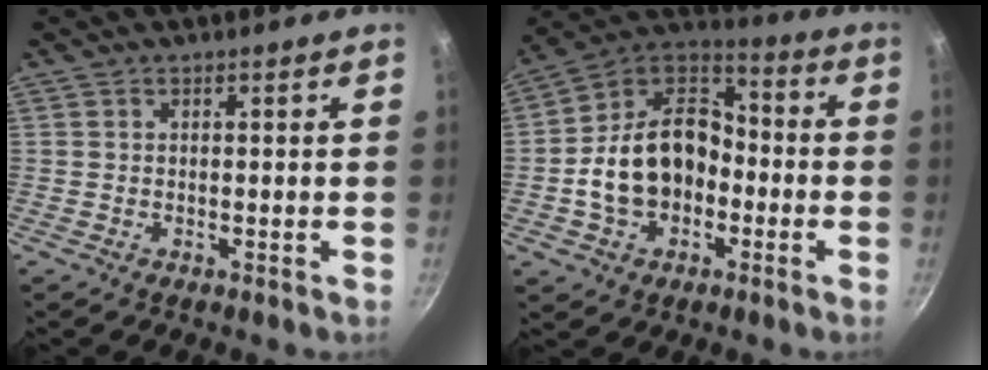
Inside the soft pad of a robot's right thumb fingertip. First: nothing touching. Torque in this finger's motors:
{"motor_torque": [1.74, 3.27, 1.67, -0.67, 0.14]}